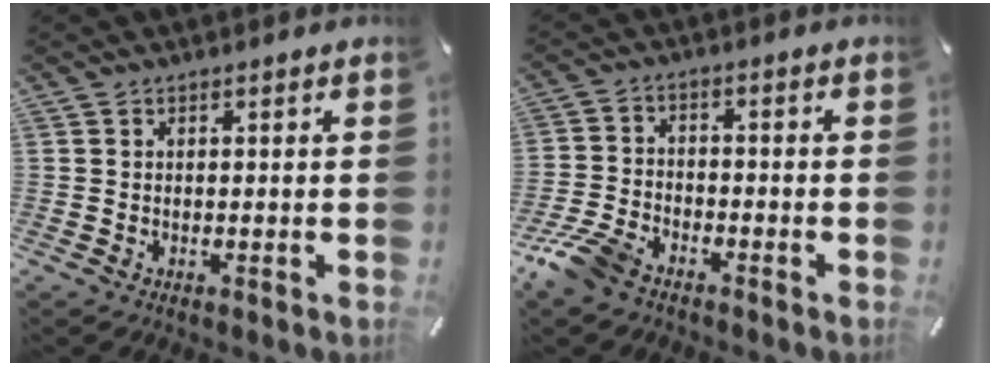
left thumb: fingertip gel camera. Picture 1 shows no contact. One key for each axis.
{"total": 8.1, "fx": -6.0, "fy": 3.8, "fz": 3.8, "tx": -0.094, "ty": 0.020, "tz": -0.119}